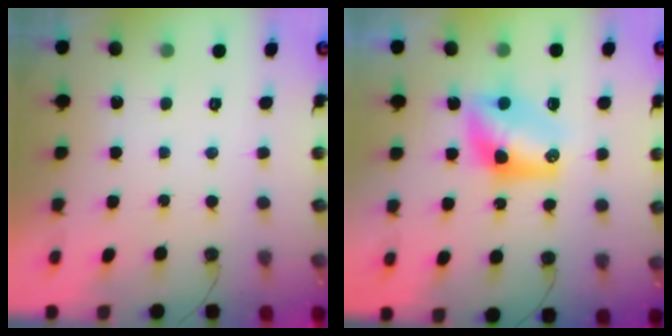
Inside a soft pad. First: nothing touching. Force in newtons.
{"total": 9.9, "press": 9.4, "slide": 3.2}